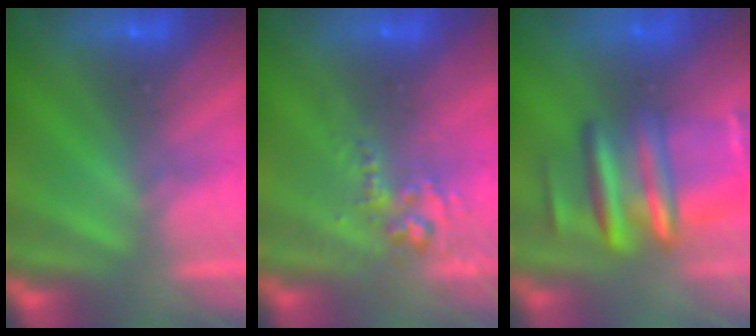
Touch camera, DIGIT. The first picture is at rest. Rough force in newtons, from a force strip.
{"total": 2.5}
{"total": 9.4}